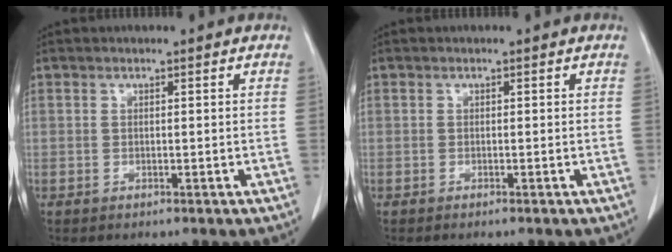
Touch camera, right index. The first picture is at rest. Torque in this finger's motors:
{"motor_torque": [-0.06, 0.02, -0.02, 0.02]}